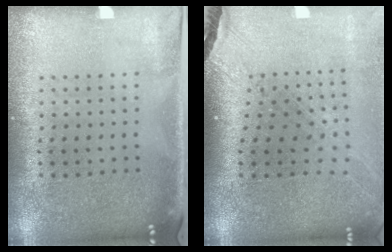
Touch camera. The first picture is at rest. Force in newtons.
{"total": 1.8, "press": 1.6, "slide": 0.9}